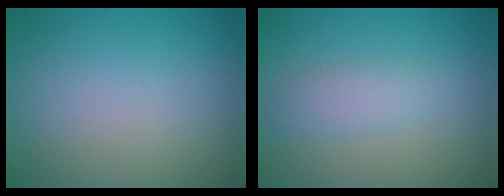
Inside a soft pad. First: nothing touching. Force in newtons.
{"total": 2.1, "press": 2.1, "slide": 0.1}